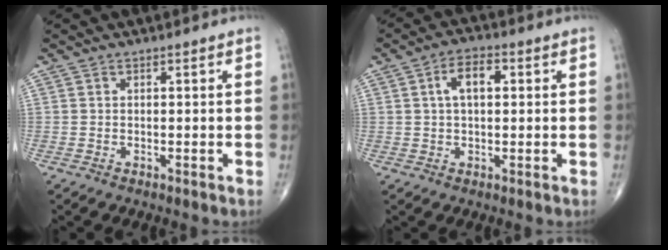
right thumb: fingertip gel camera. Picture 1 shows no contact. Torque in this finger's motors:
{"motor_torque": [0.18, 0.93, 0.84, 0.27, 0.04]}